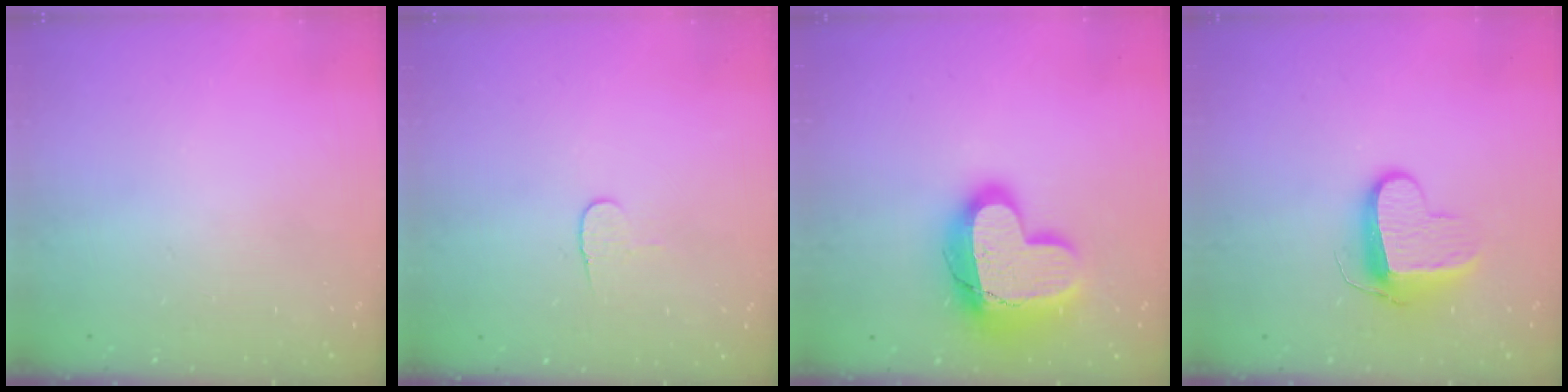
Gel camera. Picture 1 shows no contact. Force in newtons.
{"total": 4.1, "press": 4.1, "slide": 0.4}
{"total": 20.3, "press": 20.3, "slide": 1.5}
{"total": 10.1, "press": 10.1, "slide": 0.5}